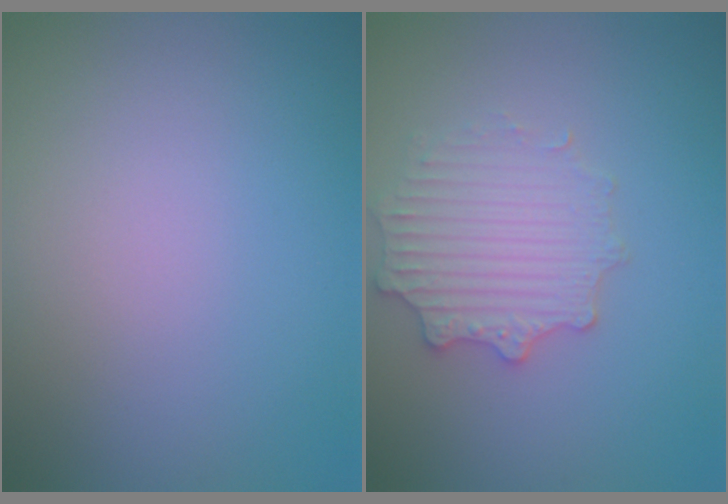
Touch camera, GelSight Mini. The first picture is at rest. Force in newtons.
{"total": 2.9, "press": 2.9, "slide": 0.6}